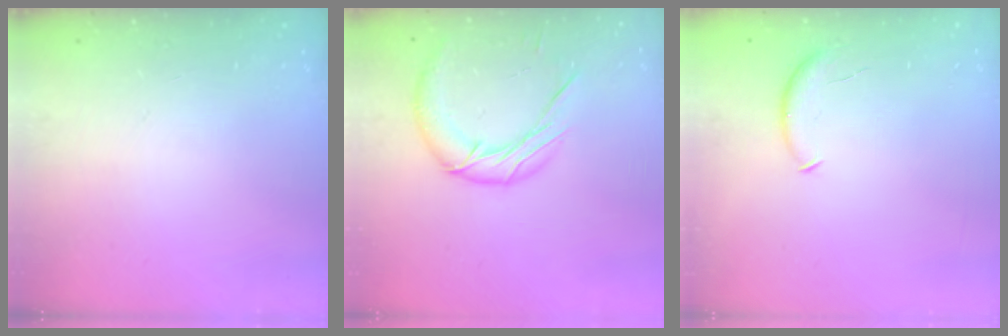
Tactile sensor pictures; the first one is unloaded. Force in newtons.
{"total": 13.1, "press": 13.0, "slide": 1.0}
{"total": 6.8, "press": 6.8, "slide": 0.6}